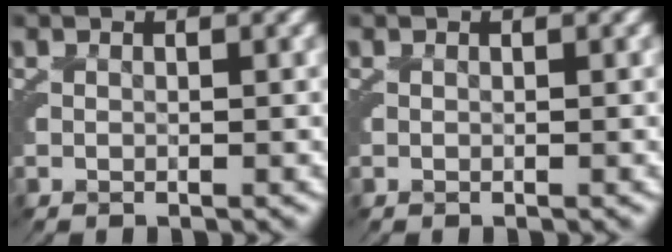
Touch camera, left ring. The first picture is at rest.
{"total": 0.0}